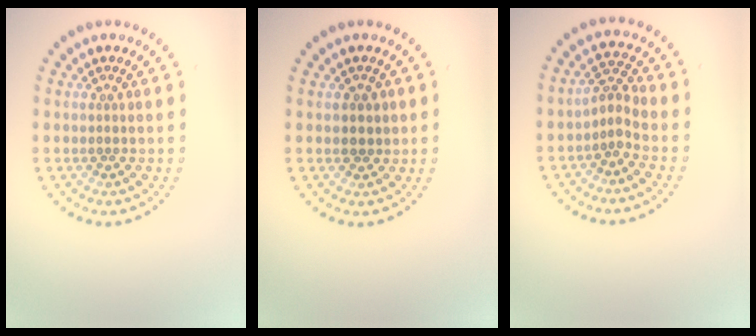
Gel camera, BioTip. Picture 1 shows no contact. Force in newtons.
{"total": 1.5, "press": 1.4, "slide": 0.7}
{"total": 1.9, "press": 1.4, "slide": 1.3}